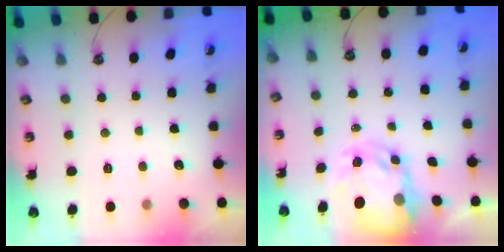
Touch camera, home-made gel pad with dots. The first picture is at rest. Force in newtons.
{"total": 5.9, "press": 5.9, "slide": 0.5}